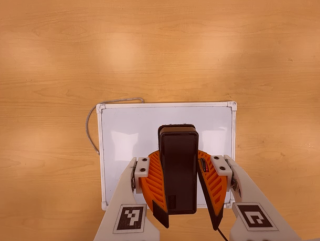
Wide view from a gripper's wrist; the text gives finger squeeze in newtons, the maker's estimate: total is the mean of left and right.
{"total": 11.5, "left": 10.3, "right": 12.7}